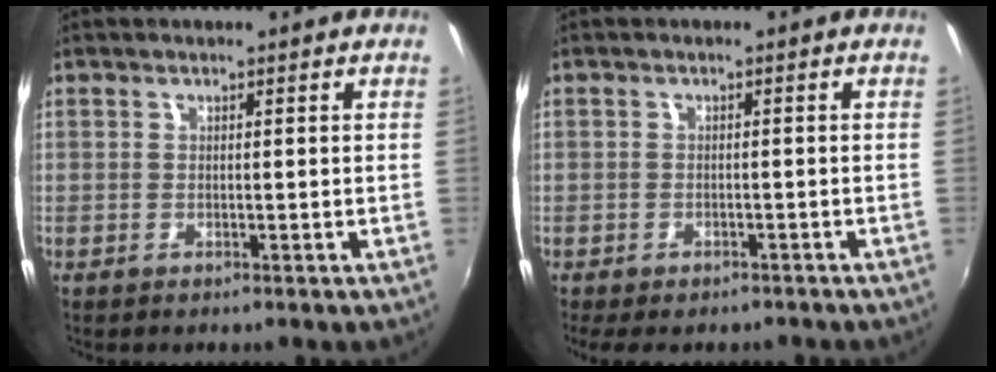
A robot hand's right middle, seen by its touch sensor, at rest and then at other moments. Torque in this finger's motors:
{"motor_torque": [0.05, -0.56, -0.52, -0.11]}